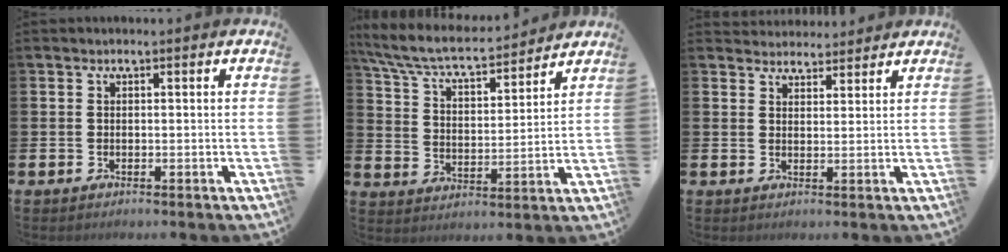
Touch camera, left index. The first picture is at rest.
{"total": 7.5, "force": [6.9, 1.6, 2.6], "torque": [-0.084, -0.047, 0.118]}
{"total": 3.0, "force": [2.9, 0.9, -0.5], "torque": [0.000, -0.013, 0.053]}